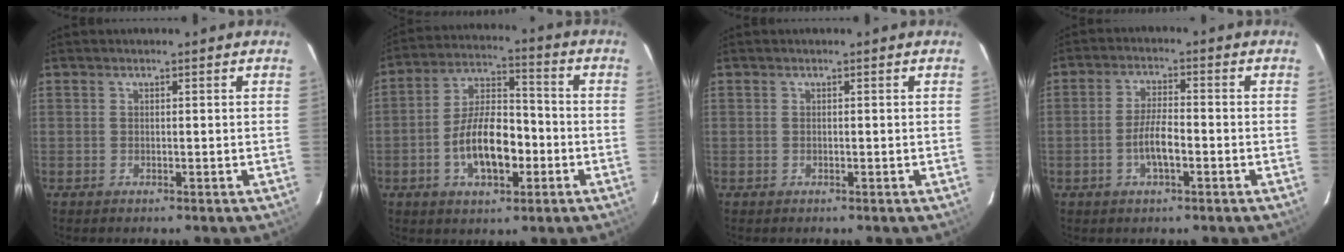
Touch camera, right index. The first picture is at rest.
{"total": 12.2, "force": [-3.8, 5.7, 10.1], "torque": [-0.195, 0.016, -0.060]}
{"total": 0.0}
{"total": 5.2, "force": [-2.0, 1.3, 4.6], "torque": [-0.094, 0.004, -0.037]}